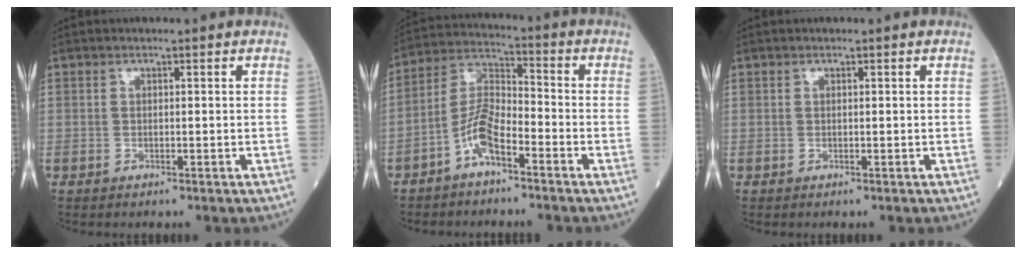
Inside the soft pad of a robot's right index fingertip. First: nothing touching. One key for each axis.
{"total": 7.2, "fx": -4.0, "fy": 2.2, "fz": 5.5, "tx": -0.124, "ty": 0.017, "tz": -0.080}
{"total": 0.0}